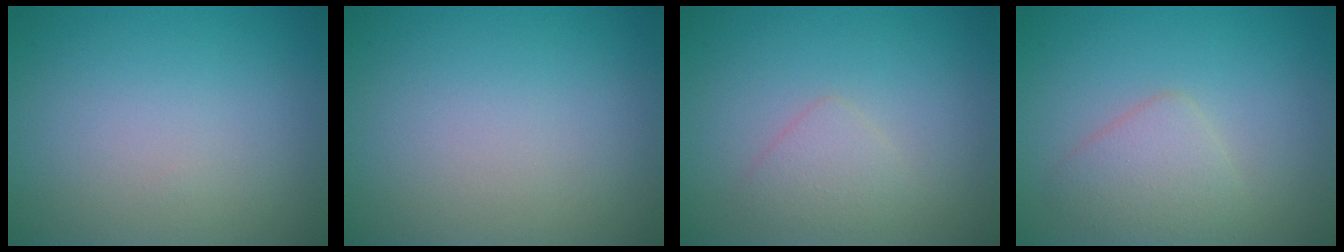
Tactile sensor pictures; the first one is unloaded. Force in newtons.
{"total": 0.0}
{"total": 1.8, "press": 1.8, "slide": 0.0}
{"total": 2.8, "press": 2.8, "slide": 0.0}